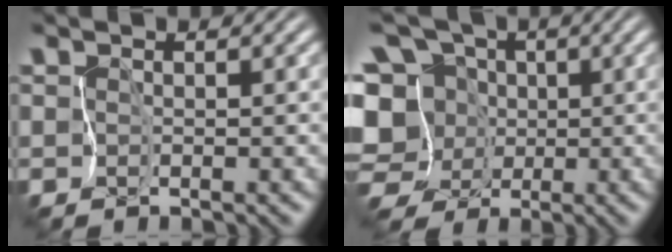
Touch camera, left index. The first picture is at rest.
{"total": 9.6, "force": [-2.8, 8.0, 4.6], "torque": [-0.092, 0.034, -0.069]}